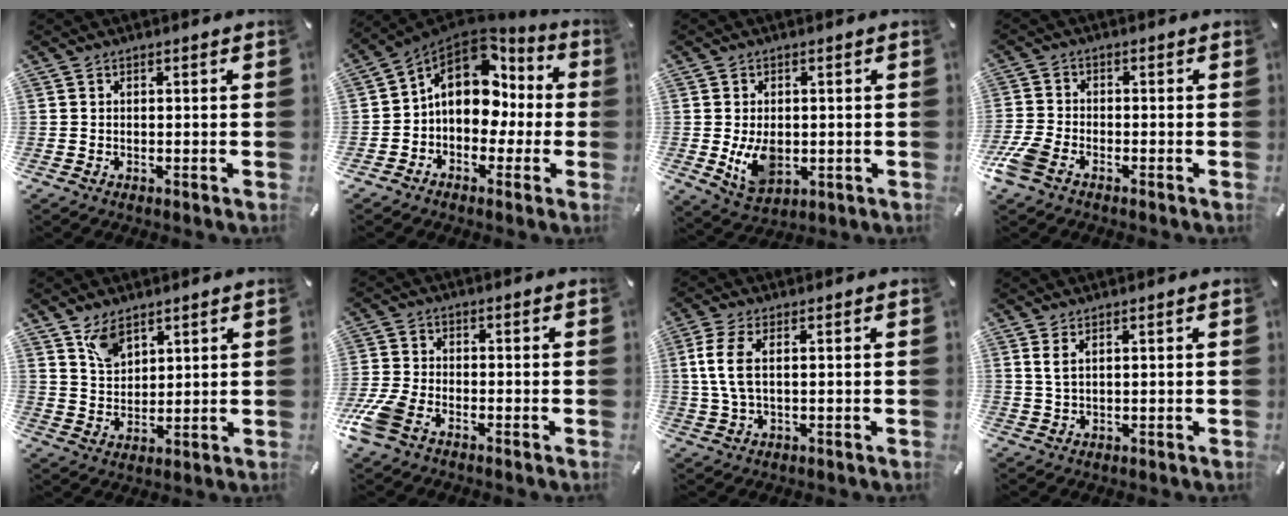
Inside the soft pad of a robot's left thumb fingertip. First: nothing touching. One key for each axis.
{"total": 14.2, "fx": 2.3, "fy": 10.9, "fz": 8.8, "tx": -0.154, "ty": -0.006, "tz": 0.041}
{"total": 8.2, "fx": -0.6, "fy": 5.9, "fz": 5.7, "tx": -0.106, "ty": -0.006, "tz": -0.011}
{"total": 5.3, "fx": -3.2, "fy": 2.8, "fz": 3.1, "tx": -0.085, "ty": 0.002, "tz": -0.066}
{"total": 6.2, "fx": 4.4, "fy": 3.6, "fz": 2.6, "tx": -0.055, "ty": -0.012, "tz": 0.083}
{"total": 7.3, "fx": -4.0, "fy": 4.2, "fz": 4.4, "tx": -0.119, "ty": 0.003, "tz": -0.081}
{"total": 6.5, "fx": 0.9, "fy": 2.5, "fz": 5.9, "tx": -0.140, "ty": -0.005, "tz": 0.010}
{"total": 2.6, "fx": 1.2, "fy": 0.8, "fz": 2.1, "tx": -0.045, "ty": 0.001, "tz": 0.021}